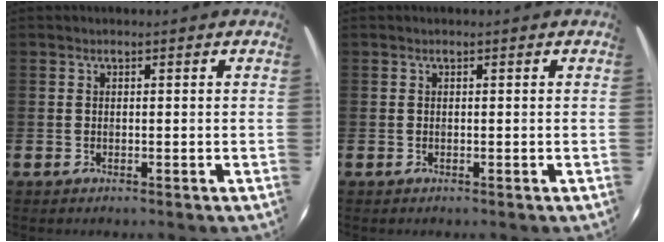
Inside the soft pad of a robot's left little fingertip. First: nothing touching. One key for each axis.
{"total": 0.0}